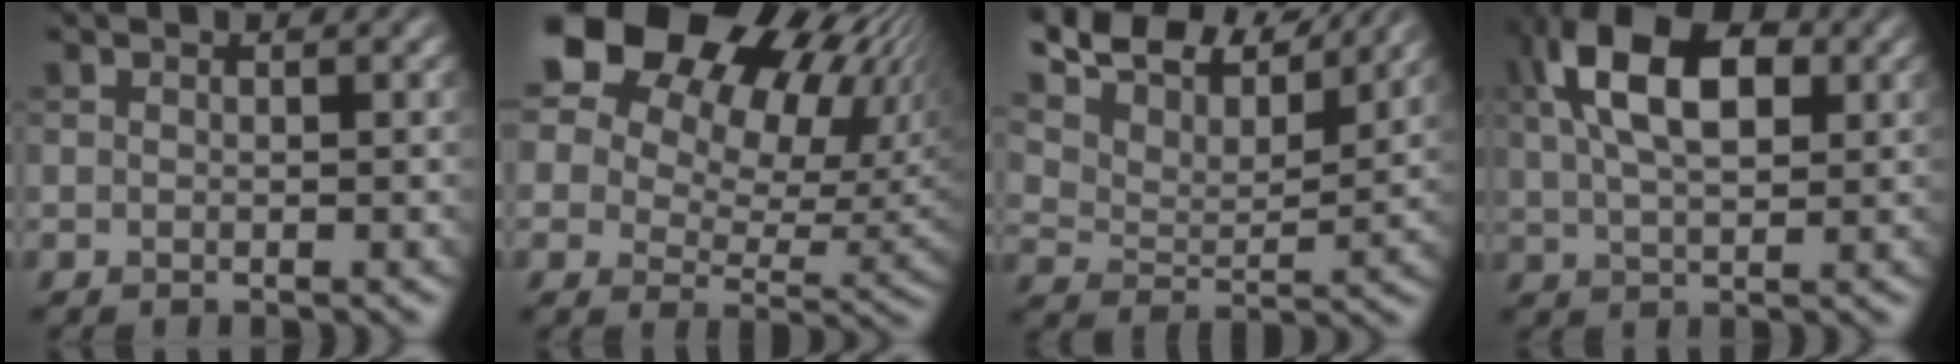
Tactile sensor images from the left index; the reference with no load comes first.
{"total": 22.0, "force": [11.6, 13.8, 12.6], "torque": [-0.243, 0.065, 0.198]}
{"total": 10.4, "force": [9.0, 2.9, 4.3], "torque": [-0.099, 0.011, 0.135]}
{"total": 9.9, "force": [3.3, 5.3, 7.7], "torque": [-0.137, 0.024, 0.044]}